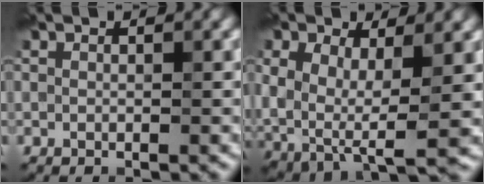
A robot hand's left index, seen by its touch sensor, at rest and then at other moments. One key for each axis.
{"total": 7.6, "fx": 0.9, "fy": 4.6, "fz": 5.9, "tx": -0.134, "ty": -0.017, "tz": 0.023}